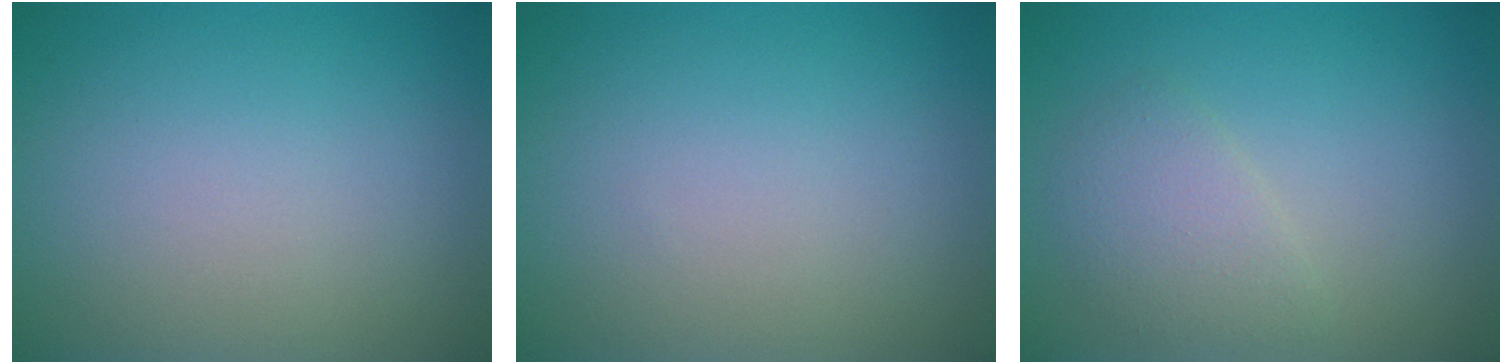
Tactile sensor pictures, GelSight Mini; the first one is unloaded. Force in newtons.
{"total": 0.0}
{"total": 2.4, "press": 2.4, "slide": 0.2}